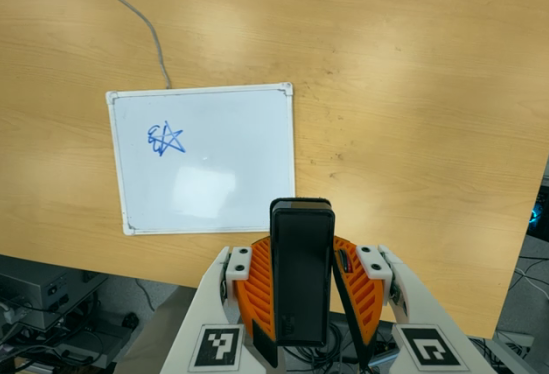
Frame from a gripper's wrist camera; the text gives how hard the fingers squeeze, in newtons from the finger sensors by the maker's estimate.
{"total": 5.8, "left": 4.2, "right": 7.5}